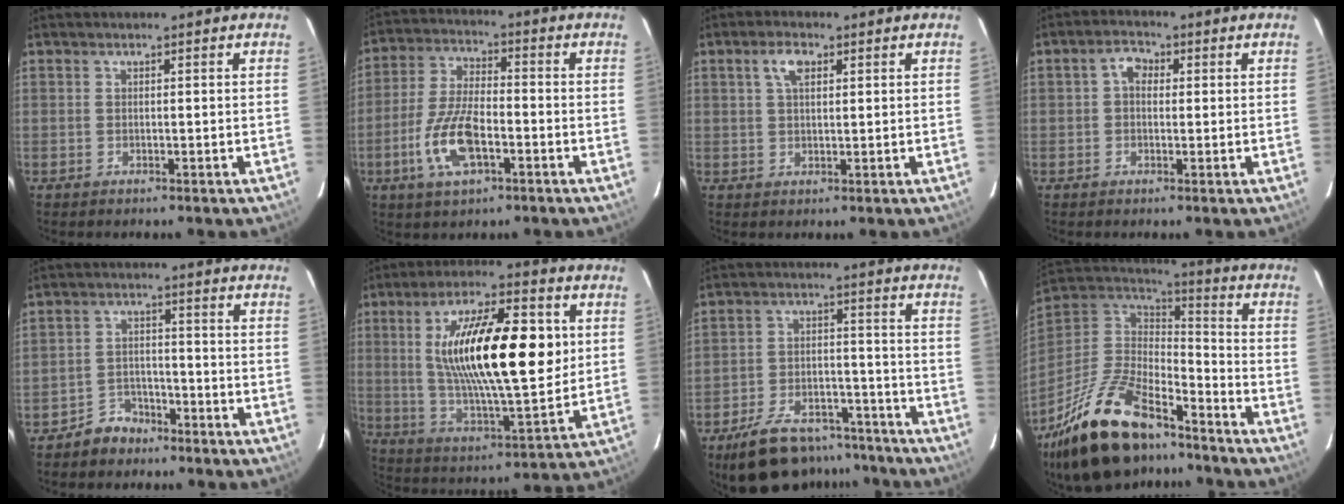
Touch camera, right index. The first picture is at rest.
{"total": 11.3, "force": [-4.4, 4.4, 9.4], "torque": [-0.202, -0.003, -0.082]}
{"total": 3.7, "force": [1.6, 1.8, 2.8], "torque": [-0.053, 0.009, 0.029]}
{"total": 3.1, "force": [0.4, 2.4, 1.9], "torque": [-0.035, 0.014, 0.004]}
{"total": 5.1, "force": [-3.9, 3.2, 0.2], "torque": [-0.016, 0.019, -0.067]}
{"total": 22.6, "force": [4.2, 6.5, 21.2], "torque": [-0.372, 0.007, 0.079]}
{"total": 17.3, "force": [-14.0, 7.6, 6.8], "torque": [-0.144, 0.025, -0.191]}
{"total": 26.0, "force": [-18.6, 10.3, 15.0], "torque": [-0.313, -0.016, -0.316]}